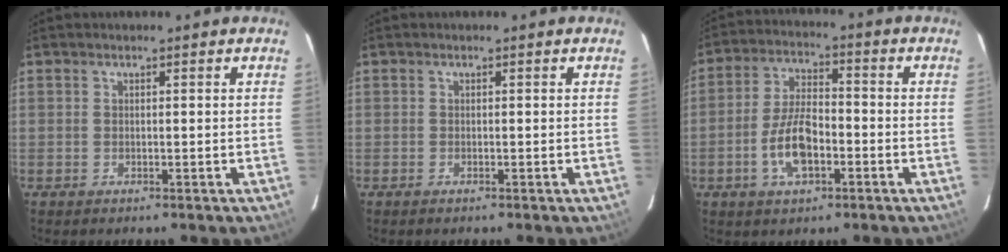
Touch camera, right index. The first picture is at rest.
{"total": 0.0}
{"total": 9.3, "force": [-3.5, 4.1, 7.6], "torque": [-0.156, 0.005, -0.061]}